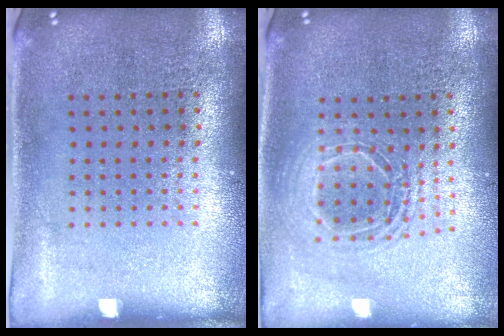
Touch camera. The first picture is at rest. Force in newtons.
{"total": 1.6, "press": 1.3, "slide": 0.8}